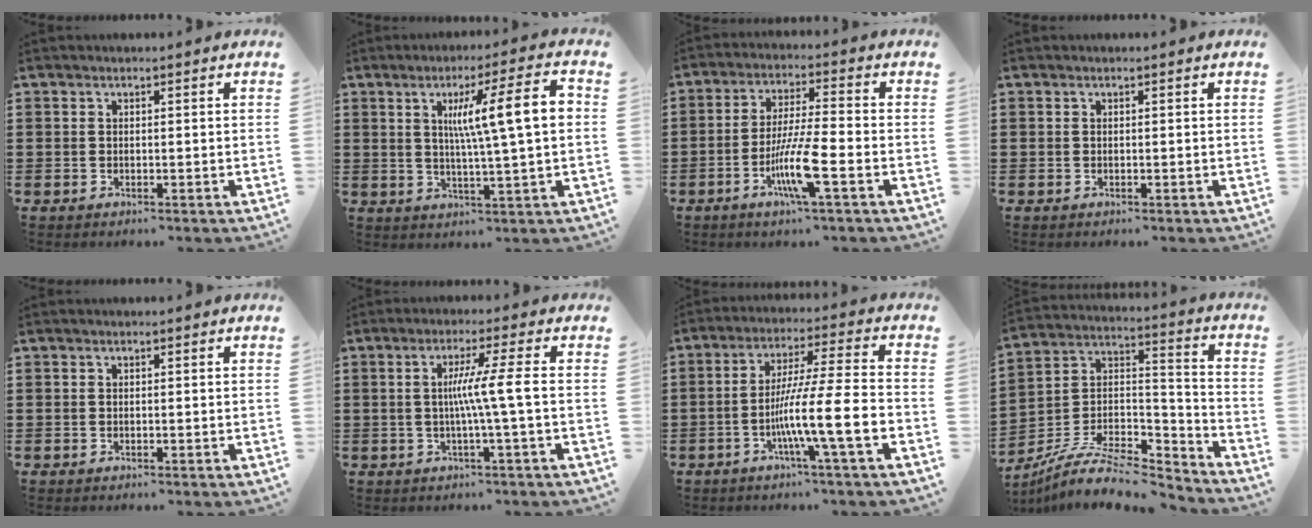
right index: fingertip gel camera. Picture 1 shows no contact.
{"total": 11.0, "force": [1.9, 0.7, 10.8], "torque": [-0.184, -0.003, 0.023]}
{"total": 9.2, "force": [-3.6, 0.9, 8.4], "torque": [-0.168, -0.015, -0.071]}
{"total": 0.0}
{"total": 0.0}
{"total": 6.2, "force": [-0.6, -1.0, 6.1], "torque": [-0.111, -0.009, -0.018]}
{"total": 11.4, "force": [-3.9, 0.5, 10.7], "torque": [-0.192, -0.005, -0.074]}
{"total": 10.2, "force": [-8.2, 3.6, 4.9], "torque": [-0.097, 0.013, -0.163]}